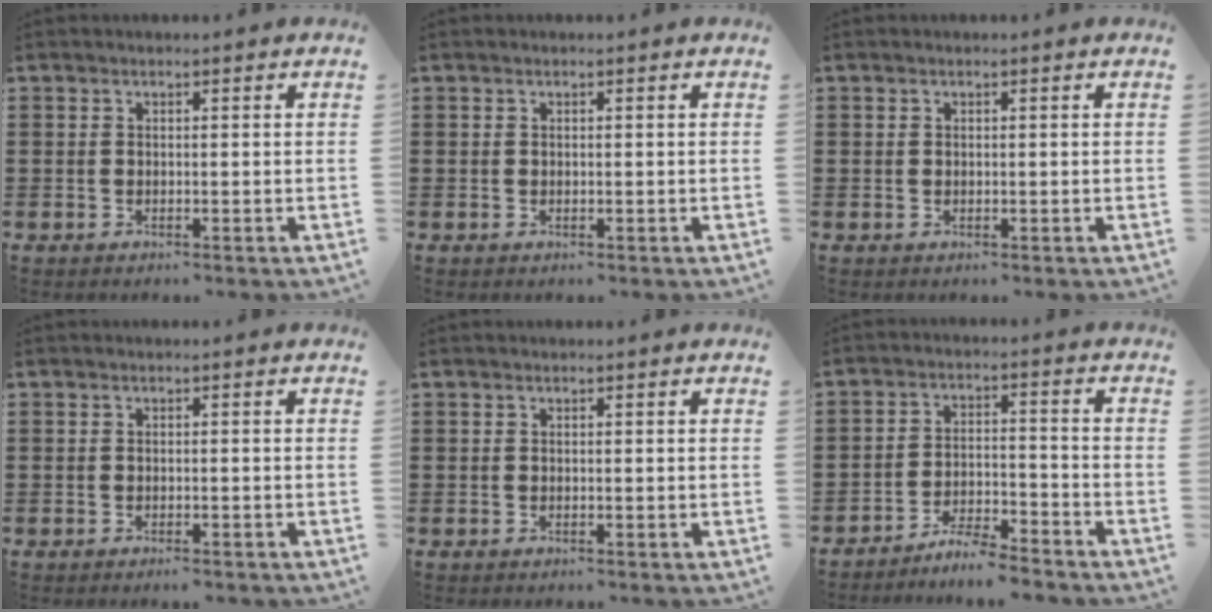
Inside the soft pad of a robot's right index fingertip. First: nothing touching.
{"total": 0.0}
{"total": 0.0}
{"total": 0.8, "force": [-0.7, 0.1, 0.4], "torque": [-0.010, -0.003, -0.014]}
{"total": 0.0}
{"total": 5.1, "force": [-4.9, 0.0, 1.4], "torque": [-0.033, 0.000, -0.098]}